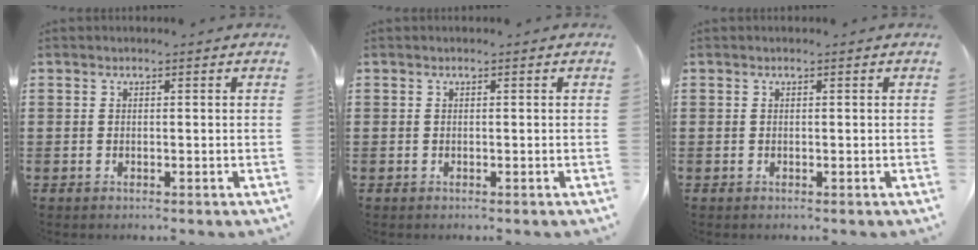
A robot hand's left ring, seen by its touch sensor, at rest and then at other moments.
{"total": 0.0}
{"total": 0.0}